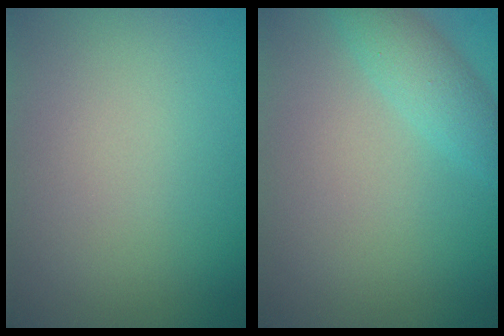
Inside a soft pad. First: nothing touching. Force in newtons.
{"total": 2.7, "press": 2.7, "slide": 0.1}